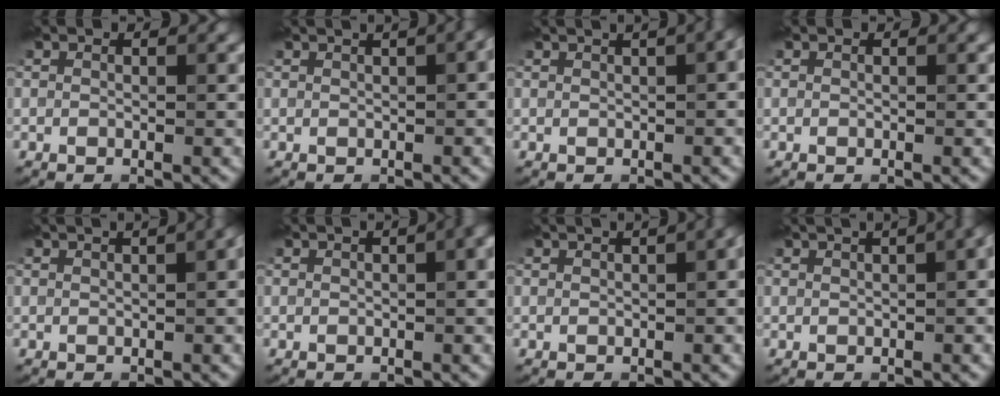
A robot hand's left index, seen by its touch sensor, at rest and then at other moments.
{"total": 4.1, "force": [1.9, 1.4, 3.4], "torque": [-0.036, 0.020, 0.026]}
{"total": 5.1, "force": [2.2, 1.9, 4.2], "torque": [-0.038, 0.023, 0.028]}
{"total": 0.0}
{"total": 4.5, "force": [2.1, 1.5, 3.8], "torque": [-0.037, 0.023, 0.027]}
{"total": 5.4, "force": [1.6, 2.2, 4.6], "torque": [-0.032, 0.023, 0.017]}
{"total": 4.6, "force": [1.9, 1.6, 3.8], "torque": [-0.036, 0.021, 0.026]}
{"total": 8.7, "force": [3.7, 3.7, 6.9], "torque": [-0.069, 0.052, 0.036]}